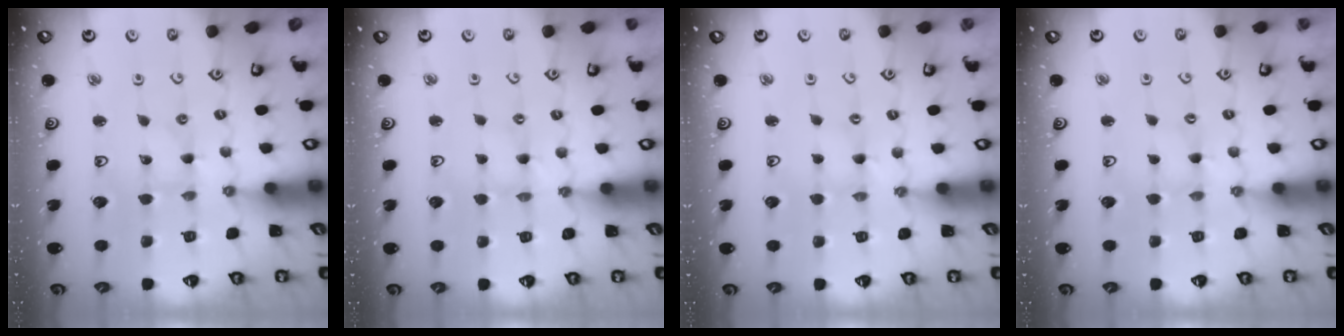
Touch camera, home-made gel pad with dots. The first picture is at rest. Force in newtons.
{"total": 0.0}
{"total": 0.0}
{"total": 0.0}